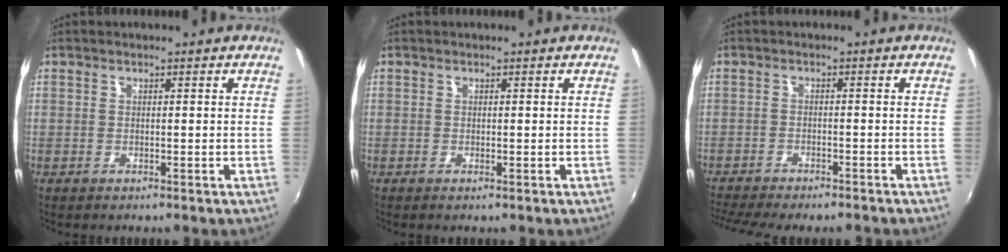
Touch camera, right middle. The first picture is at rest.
{"total": 0.0}
{"total": 9.8, "force": [-8.8, 1.4, 4.2], "torque": [-0.101, -0.025, -0.136]}